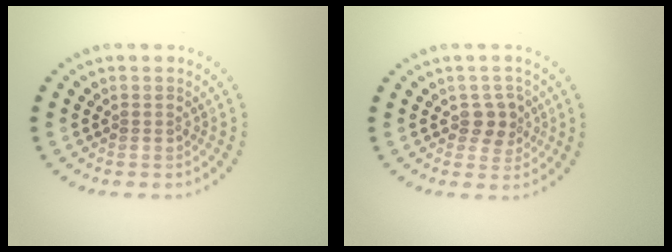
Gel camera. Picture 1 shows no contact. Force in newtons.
{"total": 2.1, "press": 1.9, "slide": 0.7}